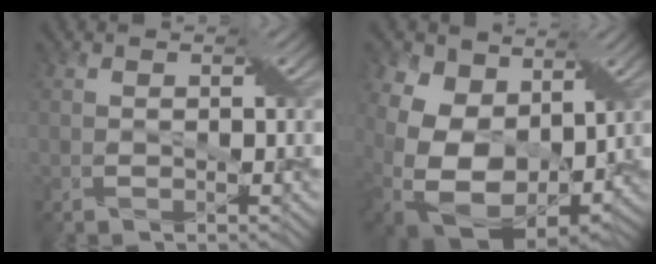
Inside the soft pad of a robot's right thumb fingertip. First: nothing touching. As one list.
[{"total": 16.1, "force": [2.7, 12.5, 9.7], "torque": [-0.250, -0.011, 0.073]}]